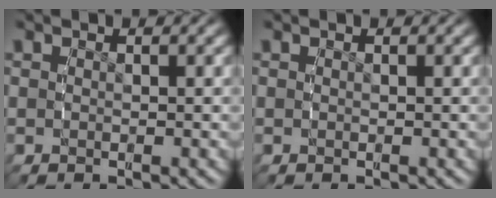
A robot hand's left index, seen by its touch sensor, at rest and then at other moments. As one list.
[{"total": 0.0}]